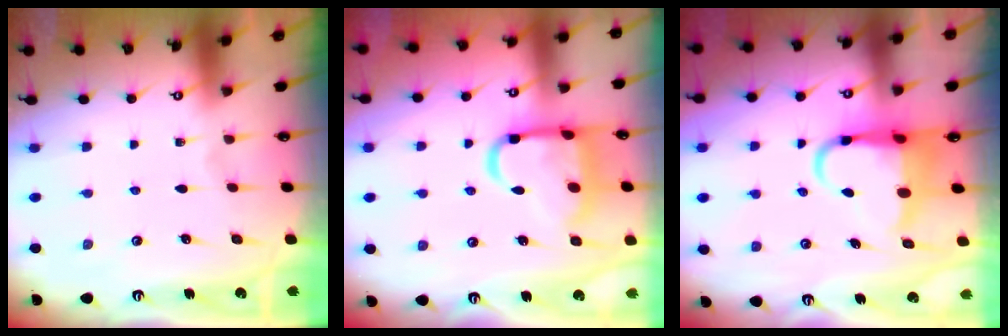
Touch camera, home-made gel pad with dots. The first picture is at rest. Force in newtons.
{"total": 15.0, "press": 15.0, "slide": 1.3}
{"total": 7.6, "press": 7.4, "slide": 1.7}